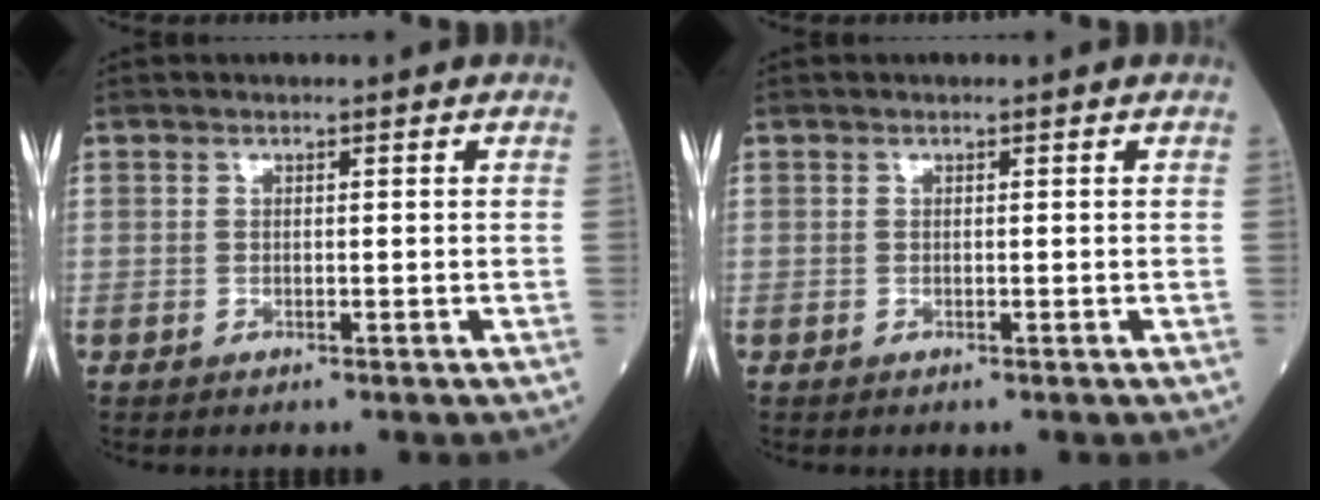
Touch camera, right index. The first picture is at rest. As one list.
[{"total": 0.0}]